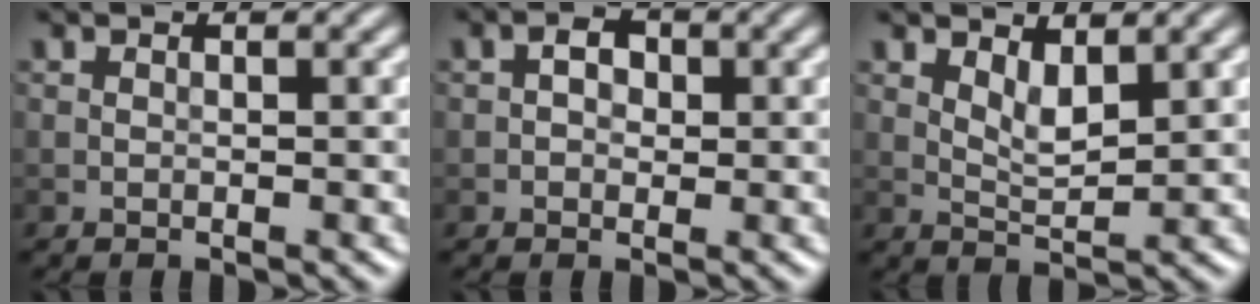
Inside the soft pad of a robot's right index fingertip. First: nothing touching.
{"total": 2.1, "force": [0.3, 1.6, 1.4], "torque": [-0.010, 0.001, -0.010]}
{"total": 2.5, "force": [1.3, 0.9, 1.9], "torque": [-0.037, -0.006, 0.027]}